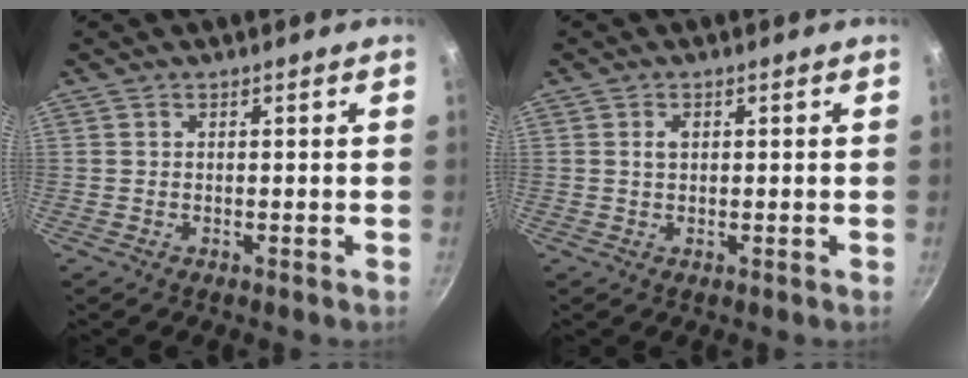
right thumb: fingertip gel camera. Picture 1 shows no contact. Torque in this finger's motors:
{"motor_torque": [-0.35, 0.12, 0.59, -0.10, 0.11]}